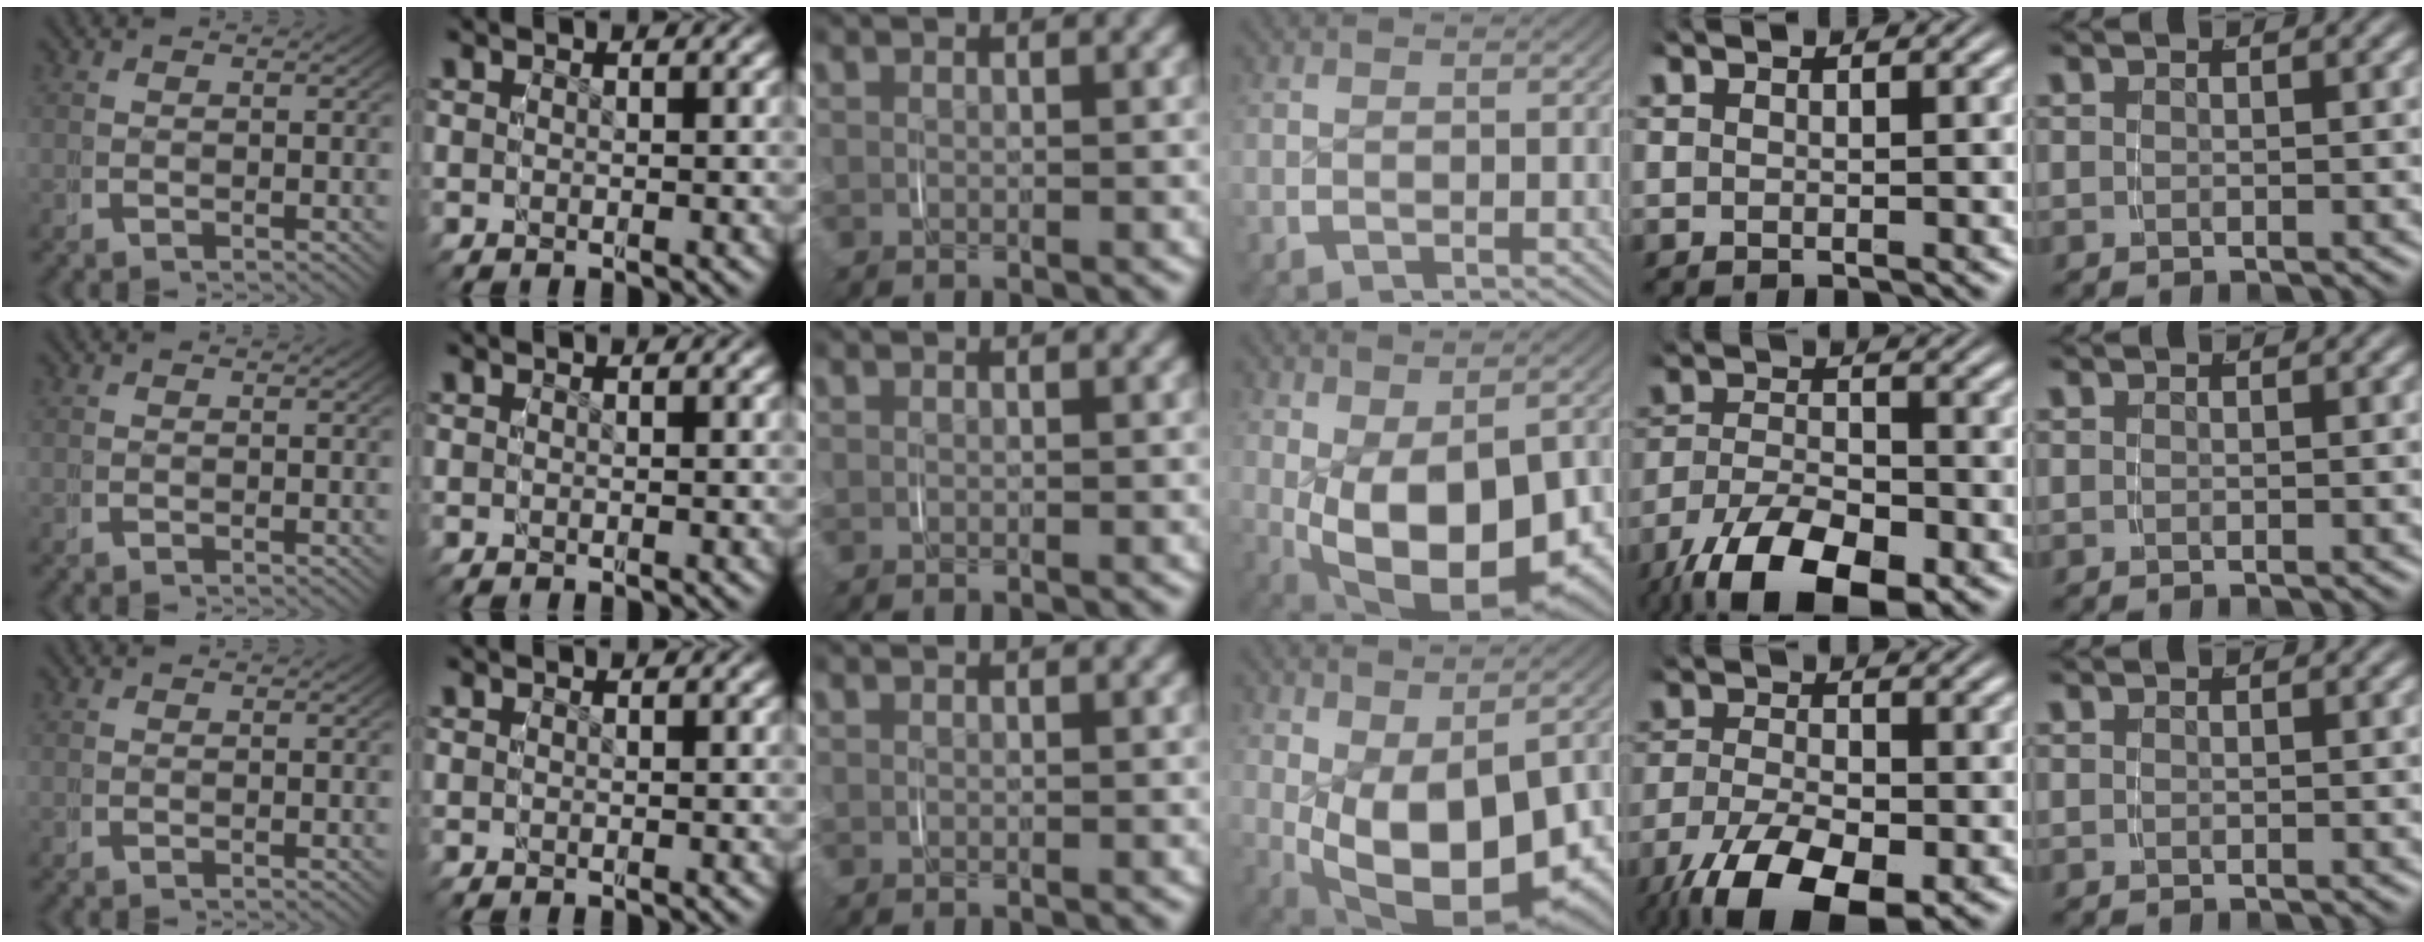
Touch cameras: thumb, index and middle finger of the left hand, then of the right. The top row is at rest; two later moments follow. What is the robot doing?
{"motion": "grasp_and_lifting", "object": "paper plate"}